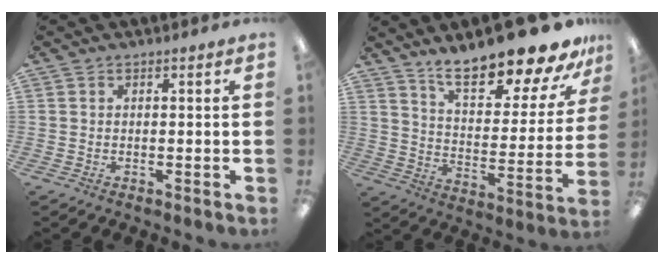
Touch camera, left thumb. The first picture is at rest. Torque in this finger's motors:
{"motor_torque": [0.43, 0.49, 1.19, -1.58, 0.11]}